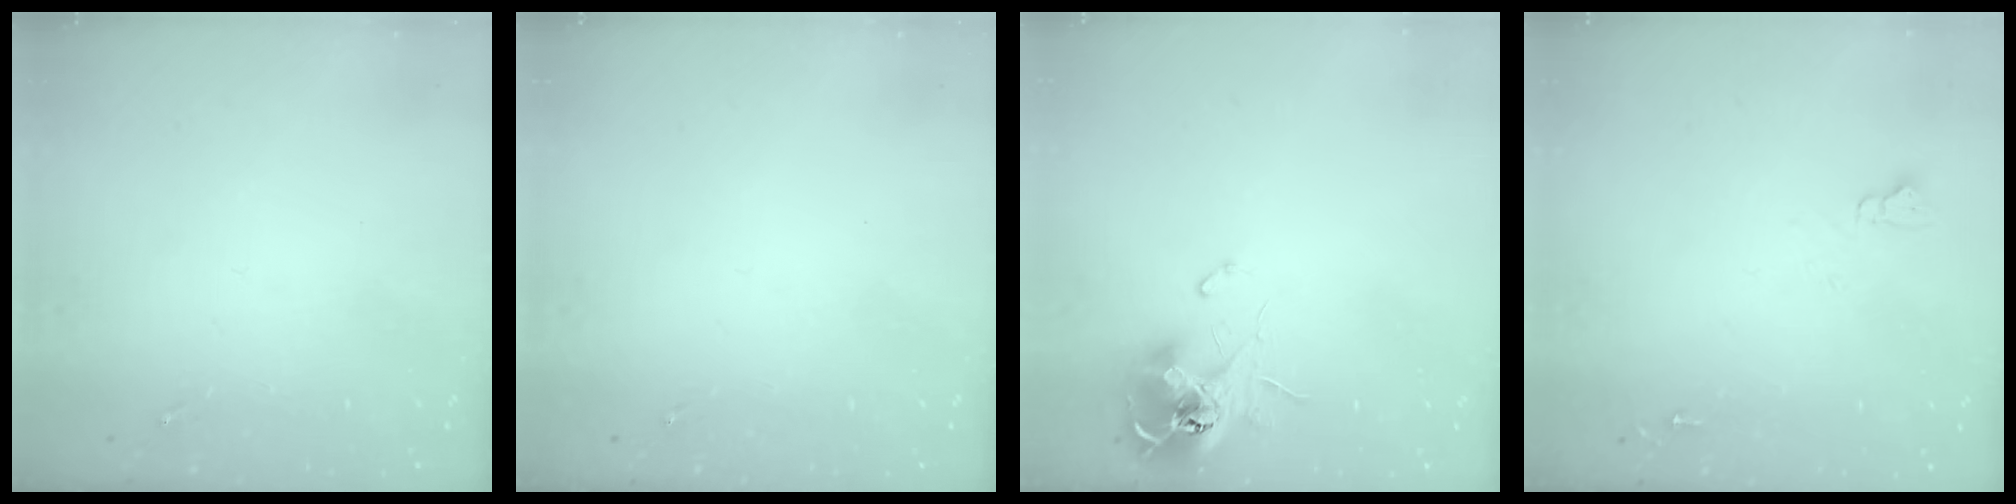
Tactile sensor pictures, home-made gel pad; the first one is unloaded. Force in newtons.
{"total": 0.0}
{"total": 11.6, "press": 11.6, "slide": 1.1}
{"total": 4.8, "press": 4.8, "slide": 0.6}